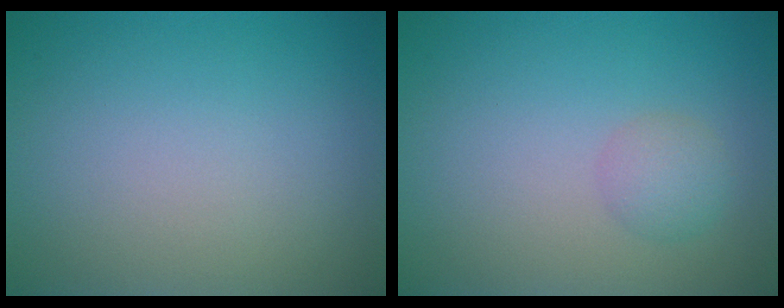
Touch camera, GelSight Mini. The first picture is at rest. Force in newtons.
{"total": 1.6, "press": 1.6, "slide": 0.1}